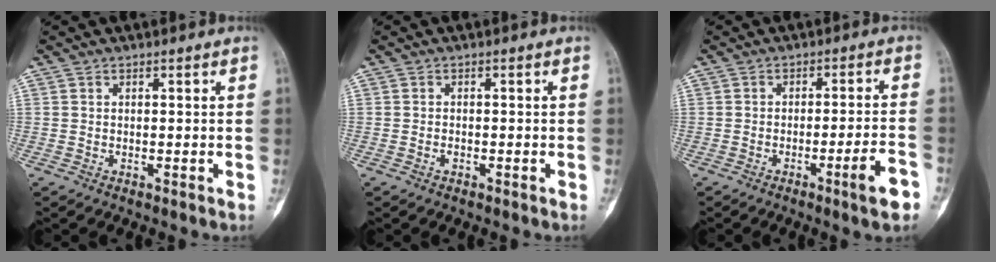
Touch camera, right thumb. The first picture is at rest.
{"total": 0.8, "force": [-0.5, 0.4, 0.5], "torque": [-0.008, 0.002, -0.010]}
{"total": 6.7, "force": [-3.5, 0.3, 5.7], "torque": [-0.088, 0.018, -0.050]}